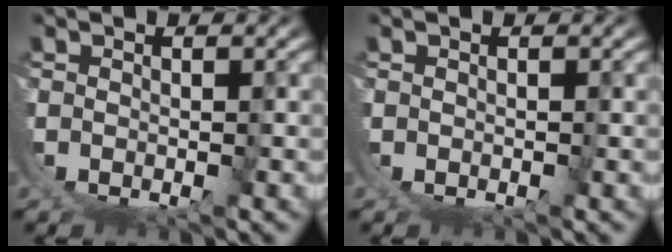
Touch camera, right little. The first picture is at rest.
{"total": 0.0}